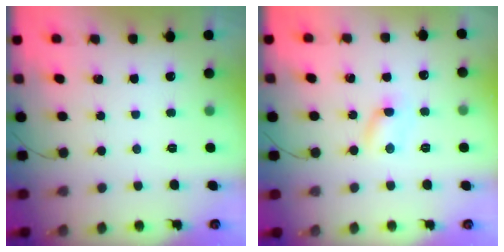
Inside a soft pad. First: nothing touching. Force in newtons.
{"total": 4.3, "press": 4.1, "slide": 1.3}